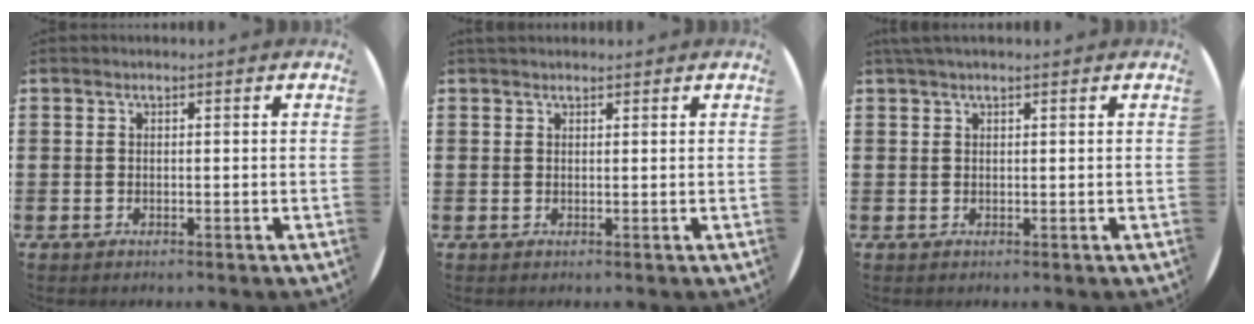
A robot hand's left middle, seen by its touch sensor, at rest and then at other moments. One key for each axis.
{"total": 0.8, "fx": 0.7, "fy": 0.3, "fz": 0.0, "tx": -0.001, "ty": 0.002, "tz": 0.014}
{"total": 0.9, "fx": 0.8, "fy": 0.0, "fz": 0.5, "tx": -0.009, "ty": 0.002, "tz": 0.015}